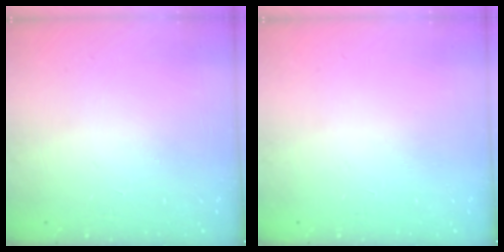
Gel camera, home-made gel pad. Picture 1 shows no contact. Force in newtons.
{"total": 0.0}